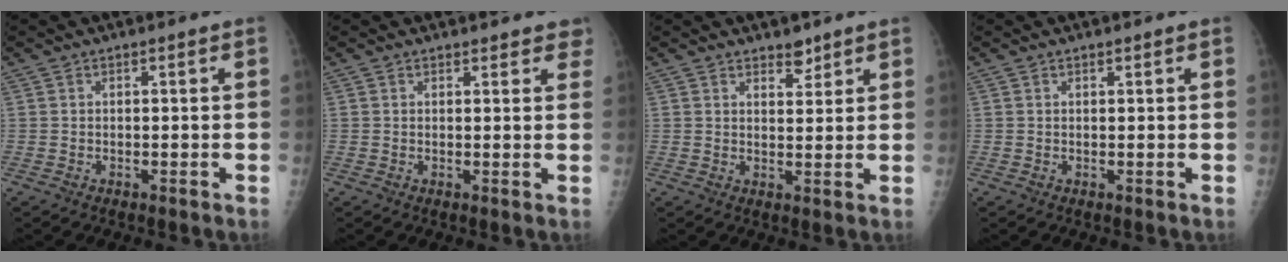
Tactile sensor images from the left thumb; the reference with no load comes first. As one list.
[{"total": 4.4, "force": [3.9, 1.7, 1.0], "torque": [0.023, -0.013, 0.032]}, {"total": 3.2, "force": [2.6, 1.4, 1.3], "torque": [-0.005, -0.020, 0.042]}, {"total": 0.6, "force": [0.5, 0.1, 0.2], "torque": [-0.004, -0.004, 0.009]}]